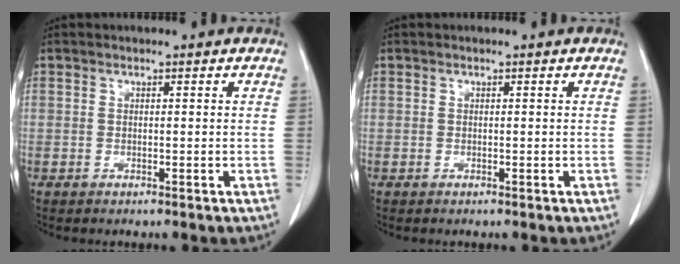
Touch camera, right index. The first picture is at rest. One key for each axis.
{"total": 0.0}